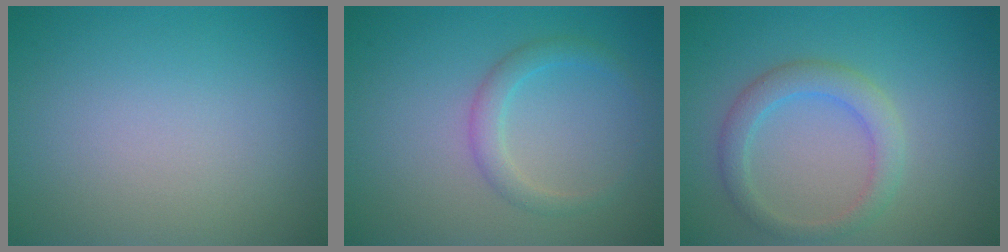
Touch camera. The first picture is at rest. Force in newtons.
{"total": 2.0, "press": 2.0, "slide": 0.1}
{"total": 2.9, "press": 2.9, "slide": 0.3}